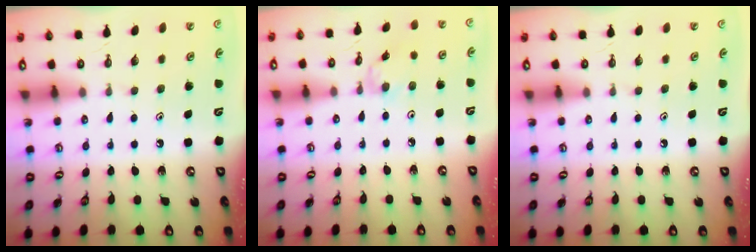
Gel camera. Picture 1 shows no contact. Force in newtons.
{"total": 0.9, "press": 0.9, "slide": 0.3}
{"total": 0.0}